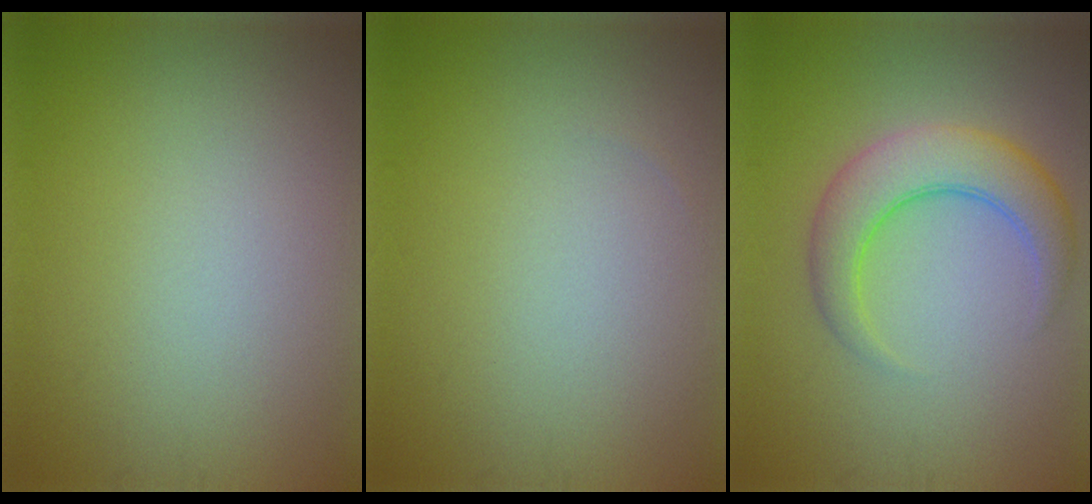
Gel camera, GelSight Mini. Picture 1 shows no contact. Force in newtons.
{"total": 0.0}
{"total": 5.0, "press": 5.0, "slide": 0.2}